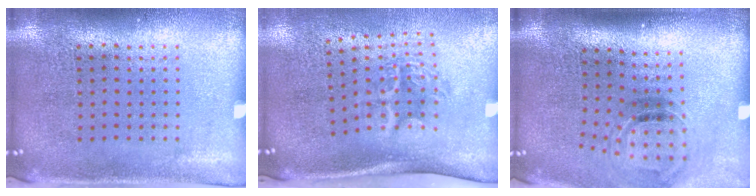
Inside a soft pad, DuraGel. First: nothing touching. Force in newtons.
{"total": 1.9, "press": 1.3, "slide": 1.4}
{"total": 1.2, "press": 0.9, "slide": 0.8}